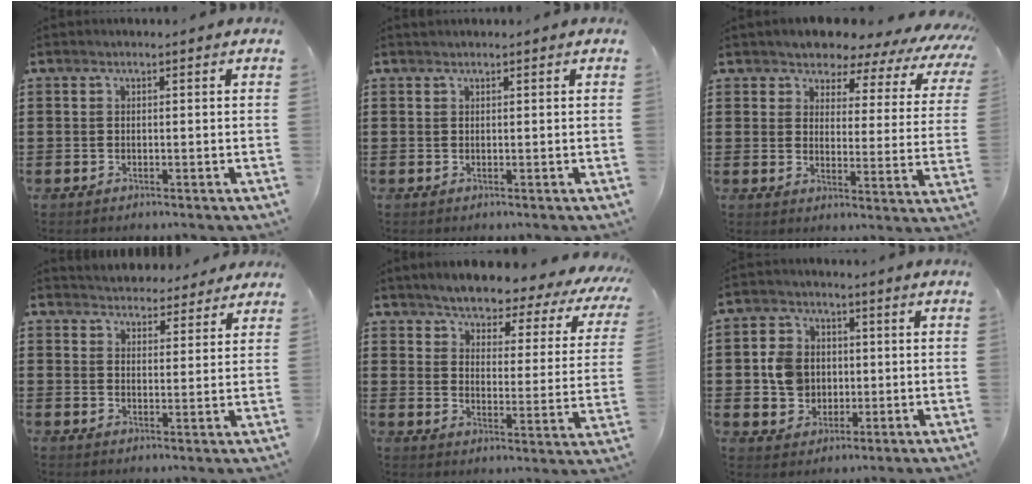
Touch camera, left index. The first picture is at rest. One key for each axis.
{"total": 0.5, "fx": 0.5, "fy": 0.2, "fz": 0.0, "tx": -0.001, "ty": 0.000, "tz": 0.010}
{"total": 4.2, "fx": 3.8, "fy": 1.6, "fz": 0.8, "tx": -0.036, "ty": -0.028, "tz": 0.059}
{"total": 3.8, "fx": 3.8, "fy": 0.7, "fz": -0.2, "tx": -0.004, "ty": -0.020, "tz": 0.067}
{"total": 3.9, "fx": 3.8, "fy": 0.5, "fz": 0.8, "tx": -0.041, "ty": -0.032, "tz": 0.058}
{"total": 6.5, "fx": 0.0, "fy": 5.9, "fz": 2.8, "tx": -0.069, "ty": 0.013, "tz": -0.002}